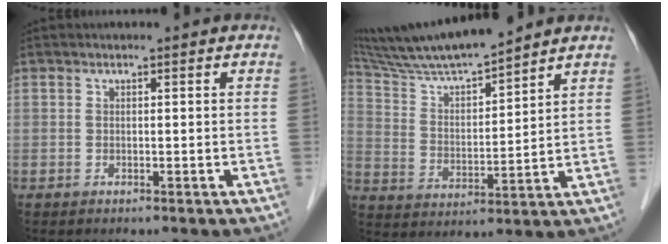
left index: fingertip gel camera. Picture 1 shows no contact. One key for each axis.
{"total": 14.0, "fx": 12.7, "fy": 0.2, "fz": 5.9, "tx": -0.114, "ty": 0.012, "tz": 0.234}